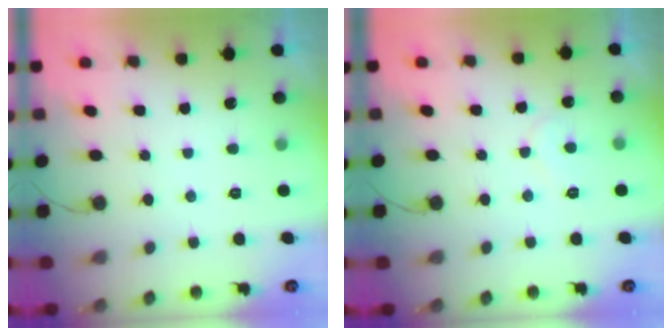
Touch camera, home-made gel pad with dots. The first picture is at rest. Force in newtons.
{"total": 5.1, "press": 5.0, "slide": 0.4}